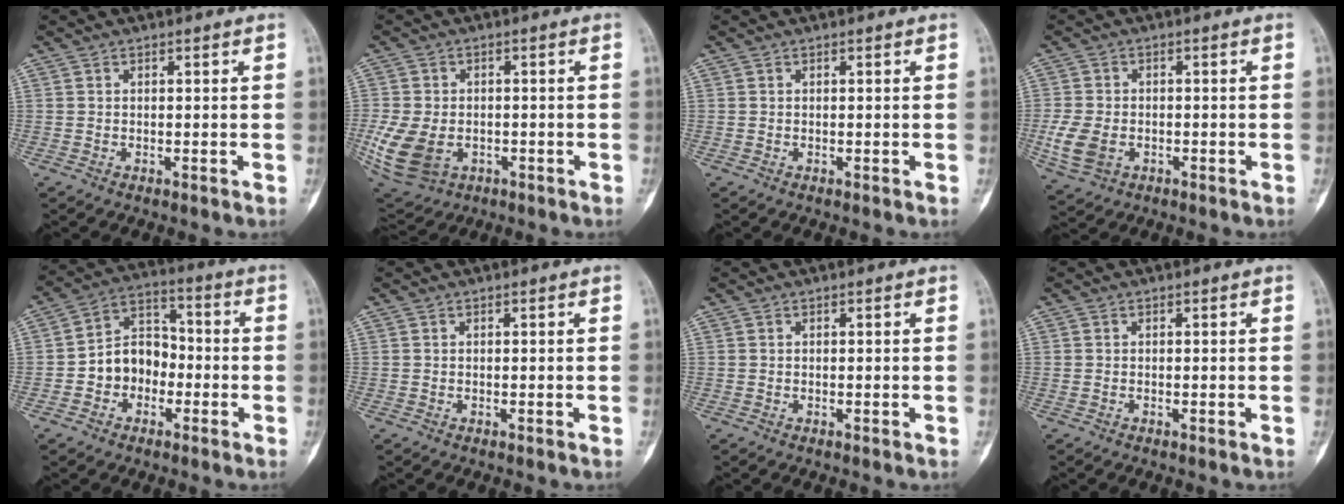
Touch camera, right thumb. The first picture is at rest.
{"total": 12.3, "force": [-2.9, 8.8, 8.0], "torque": [-0.176, -0.002, -0.038]}
{"total": 0.0}
{"total": 6.8, "force": [-1.8, 4.8, 4.5], "torque": [-0.092, 0.001, -0.029]}
{"total": 9.9, "force": [-2.3, 7.8, 5.7], "torque": [-0.063, 0.044, -0.052]}
{"total": 0.0}
{"total": 0.0}
{"total": 0.0}